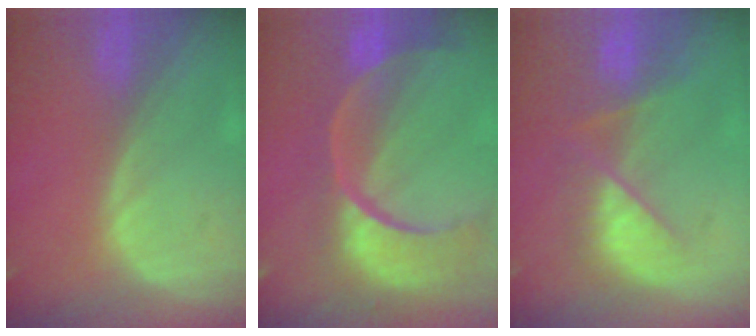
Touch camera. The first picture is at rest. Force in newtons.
{"total": 13.3, "press": 10.7, "slide": 7.9}
{"total": 7.5, "press": 7.1, "slide": 2.5}